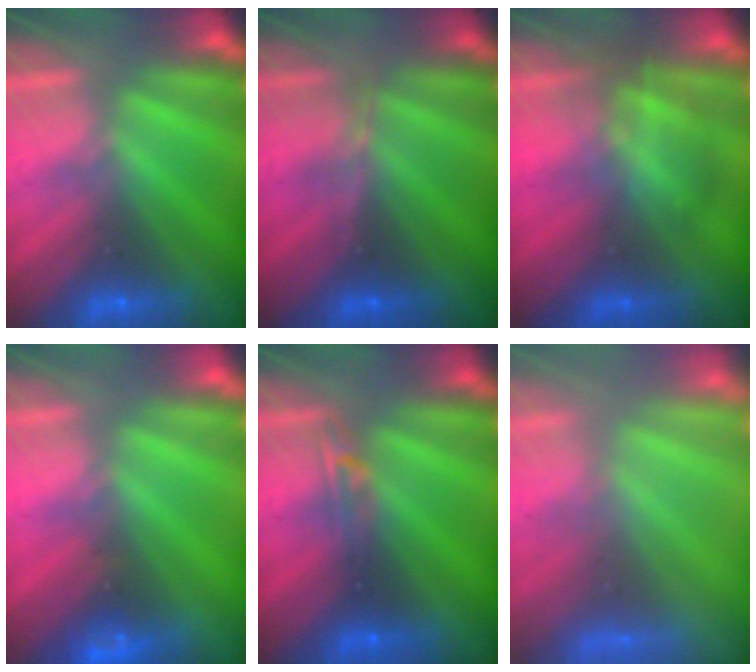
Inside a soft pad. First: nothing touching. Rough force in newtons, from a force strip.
{"total": 2.9}
{"total": 2.9}
{"total": 4.5}
{"total": 2.4}
{"total": 11.8}